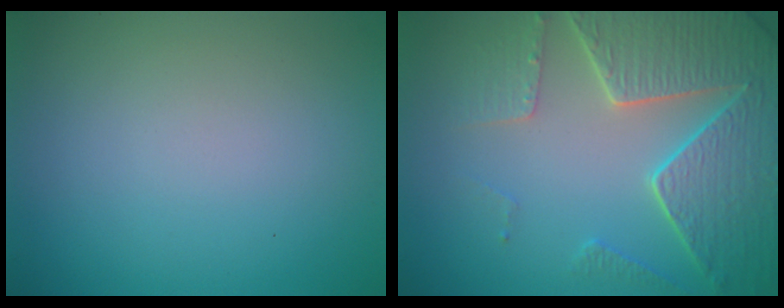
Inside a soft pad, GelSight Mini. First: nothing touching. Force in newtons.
{"total": 7.2, "press": 5.7, "slide": 4.5}